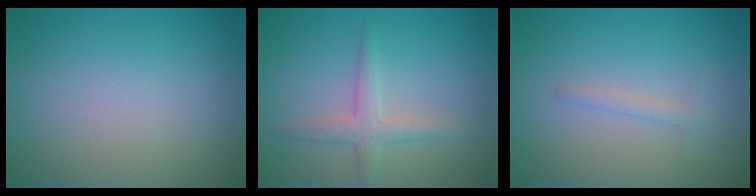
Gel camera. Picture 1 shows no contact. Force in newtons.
{"total": 2.3, "press": 2.3, "slide": 0.1}
{"total": 1.0, "press": 1.0, "slide": 0.0}